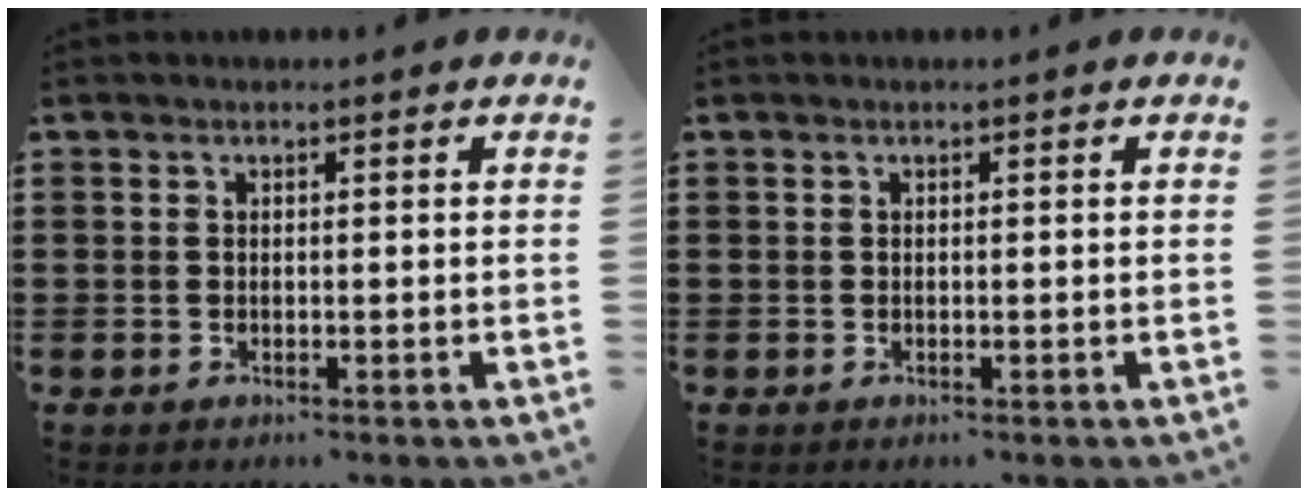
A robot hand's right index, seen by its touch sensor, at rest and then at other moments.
{"total": 0.0}